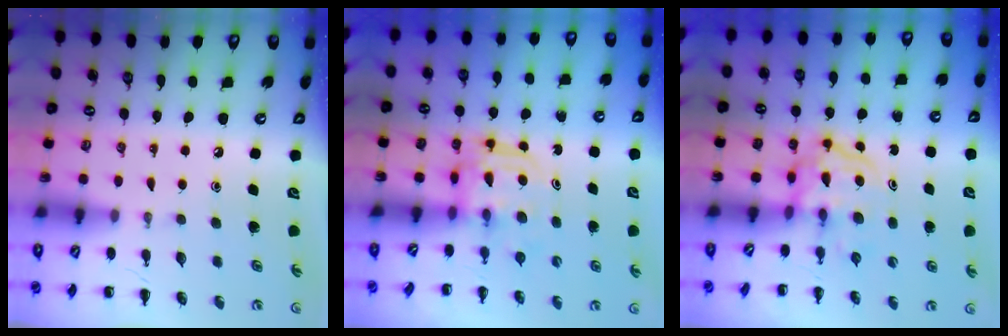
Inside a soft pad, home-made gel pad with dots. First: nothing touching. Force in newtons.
{"total": 3.2, "press": 3.2, "slide": 0.2}
{"total": 3.6, "press": 3.6, "slide": 0.4}